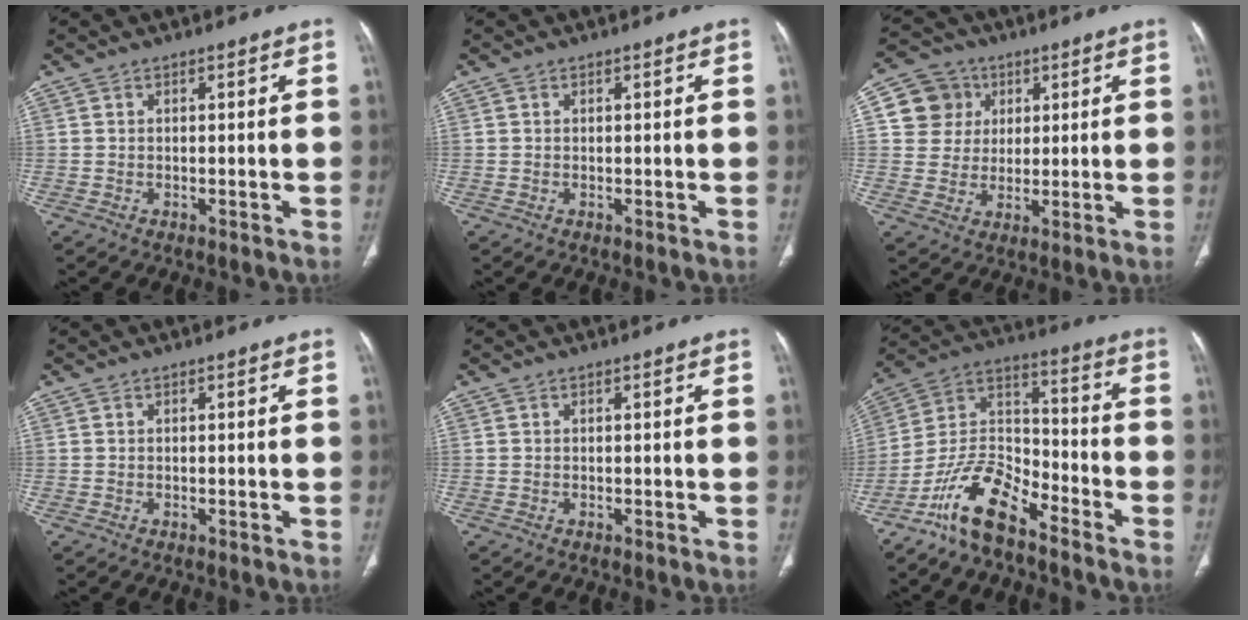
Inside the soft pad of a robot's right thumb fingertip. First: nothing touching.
{"total": 0.0}
{"total": 8.8, "force": [2.7, 8.2, 1.8], "torque": [0.003, -0.001, 0.046]}
{"total": 0.0}
{"total": 0.0}
{"total": 12.5, "force": [-9.2, 4.6, 7.1], "torque": [-0.127, 0.076, -0.185]}